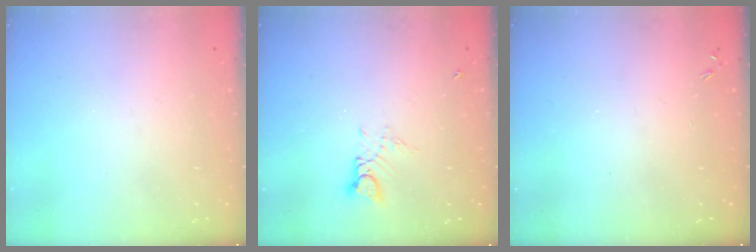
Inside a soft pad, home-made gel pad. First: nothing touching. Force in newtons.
{"total": 3.2, "press": 3.1, "slide": 0.3}
{"total": 1.1, "press": 0.9, "slide": 0.5}